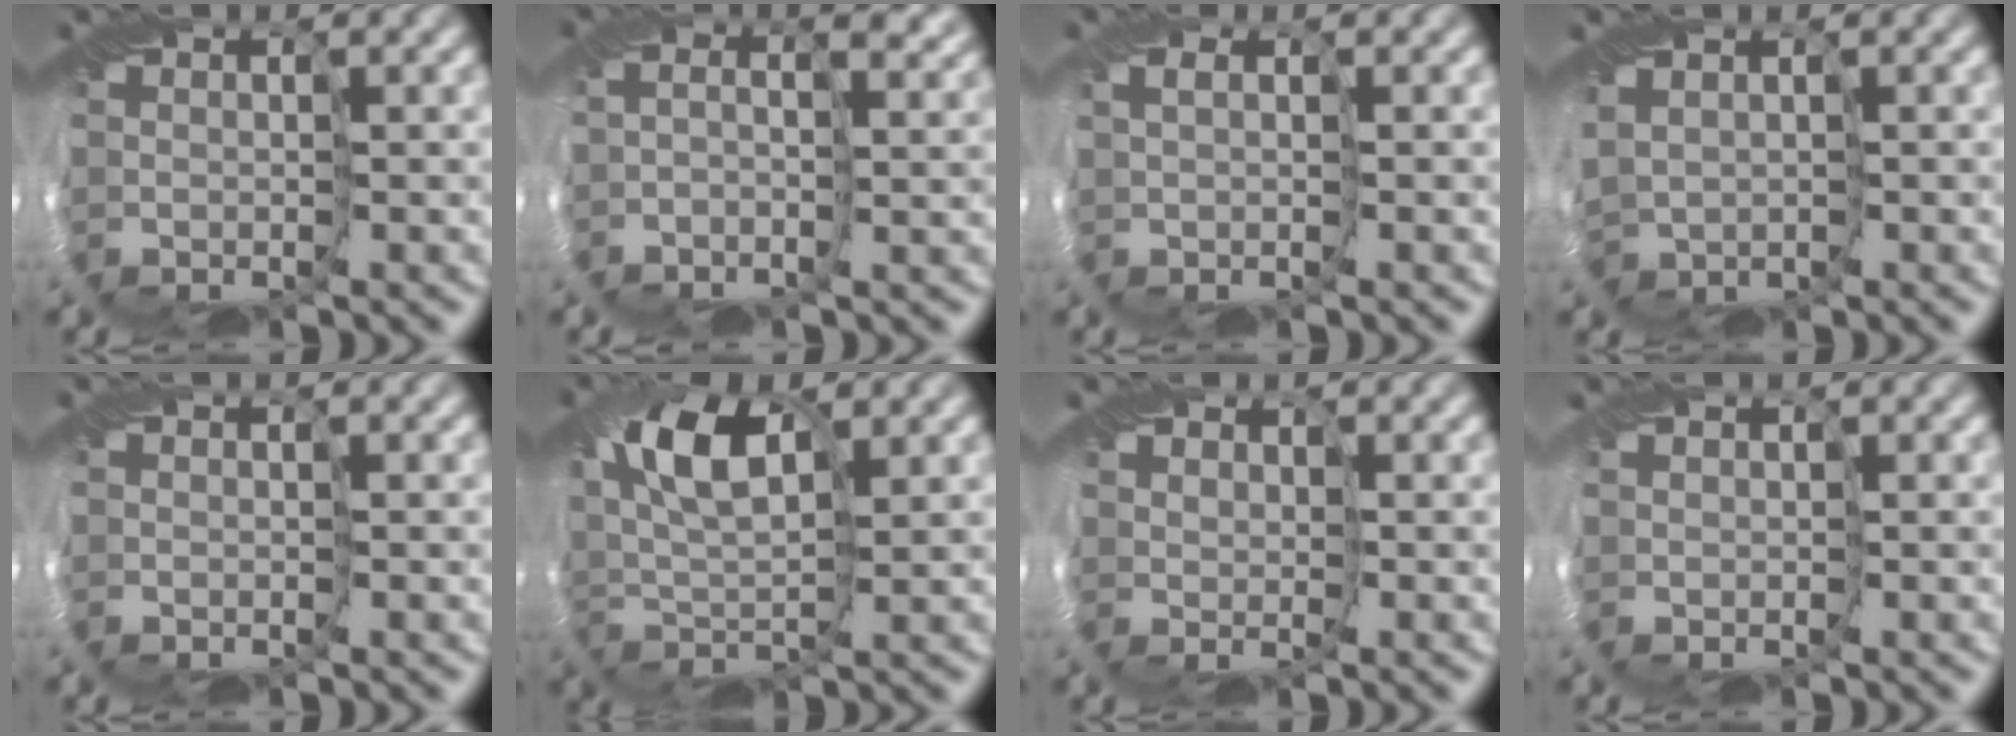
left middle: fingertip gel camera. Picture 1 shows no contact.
{"total": 5.9, "force": [1.8, 3.5, 4.4], "torque": [-0.071, 0.021, 0.014]}
{"total": 0.9, "force": [-0.2, 0.2, 0.9], "torque": [-0.022, 0.004, -0.005]}
{"total": 1.6, "force": [-0.2, 1.1, 1.2], "torque": [-0.038, -0.001, -0.007]}
{"total": 0.0}
{"total": 5.5, "force": [1.4, 2.5, 4.7], "torque": [-0.096, 0.013, 0.011]}
{"total": 1.5, "force": [0.7, 1.2, 0.6], "torque": [-0.010, -0.001, 0.010]}
{"total": 0.6, "force": [0.4, 0.3, 0.2], "torque": [-0.010, 0.005, 0.012]}